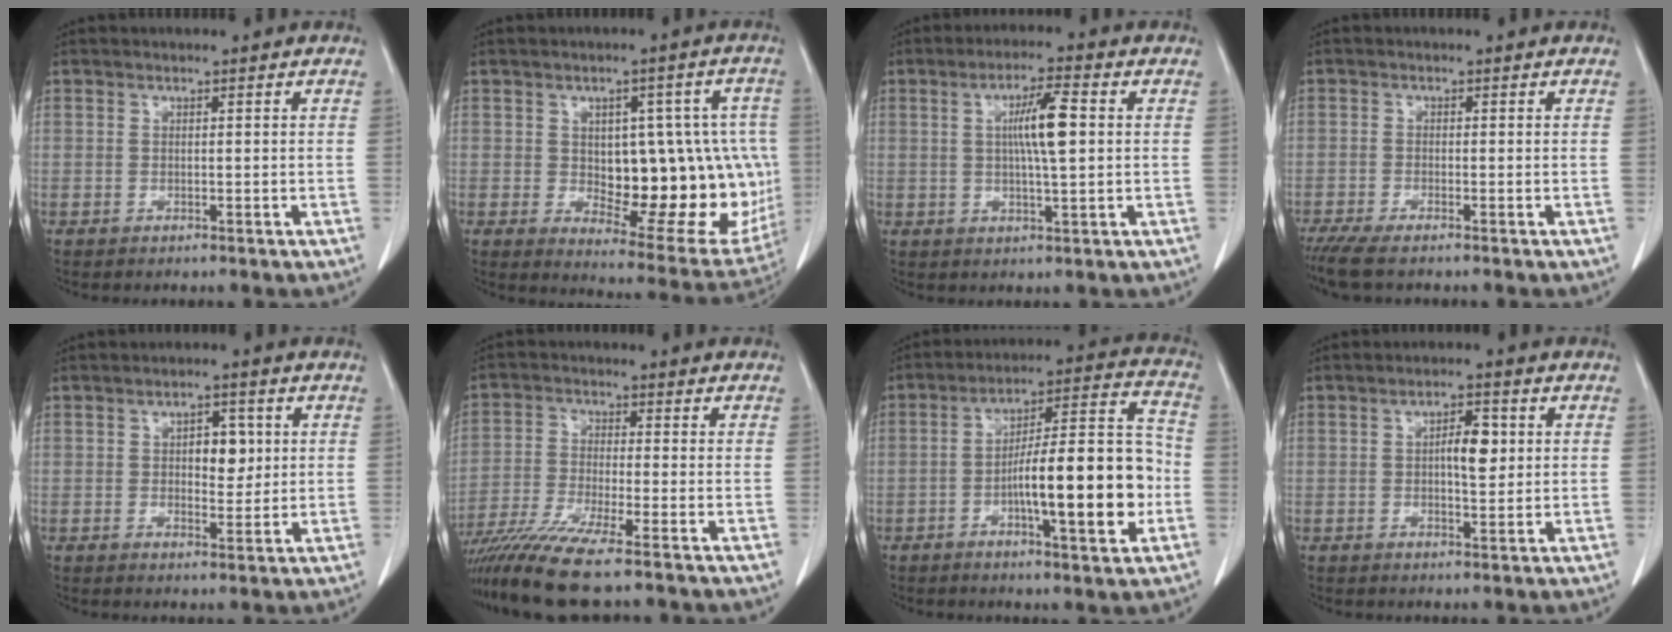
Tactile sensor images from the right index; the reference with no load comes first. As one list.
[{"total": 19.5, "force": [-0.7, 9.0, 17.3], "torque": [-0.187, 0.017, 0.022]}, {"total": 7.1, "force": [1.1, 0.5, 7.0], "torque": [-0.122, 0.003, 0.016]}, {"total": 4.3, "force": [-3.5, 0.3, 2.5], "torque": [-0.042, -0.010, -0.062]}, {"total": 4.7, "force": [1.0, 2.5, 3.9], "torque": [-0.055, 0.006, 0.017]}, {"total": 11.1, "force": [-8.8, -0.6, 6.8], "torque": [-0.122, -0.031, -0.154]}, {"total": 17.3, "force": [-4.0, 2.9, 16.6], "torque": [-0.255, 0.020, -0.059]}, {"total": 4.8, "force": [0.8, 1.6, 4.4], "torque": [-0.071, 0.004, 0.012]}]